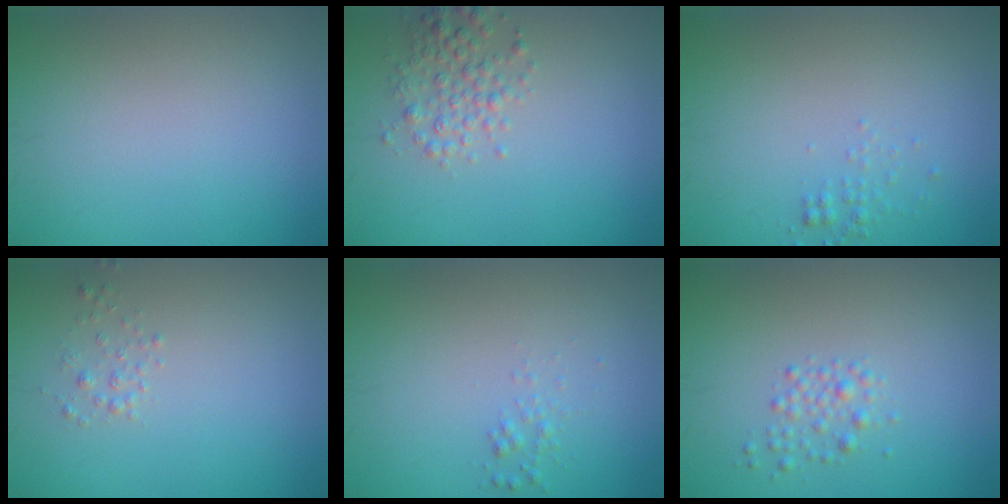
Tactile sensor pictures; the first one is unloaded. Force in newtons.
{"total": 2.7, "press": 2.7, "slide": 0.1}
{"total": 0.9, "press": 0.9, "slide": 0.0}
{"total": 1.0, "press": 1.0, "slide": 0.1}
{"total": 0.8, "press": 0.8, "slide": 0.0}
{"total": 1.6, "press": 1.6, "slide": 0.0}